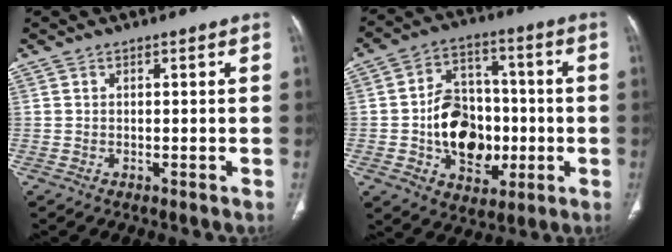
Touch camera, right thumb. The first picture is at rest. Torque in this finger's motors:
{"motor_torque": [1.31, 1.05, 0.79, -0.89, 0.10]}